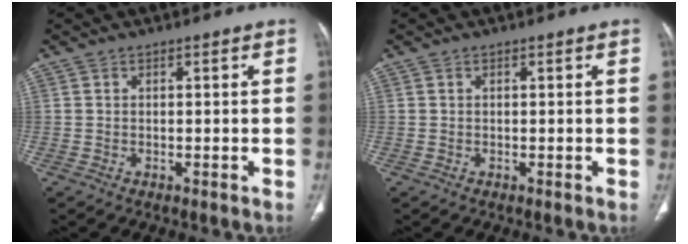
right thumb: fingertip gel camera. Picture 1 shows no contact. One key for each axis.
{"total": 0.0}